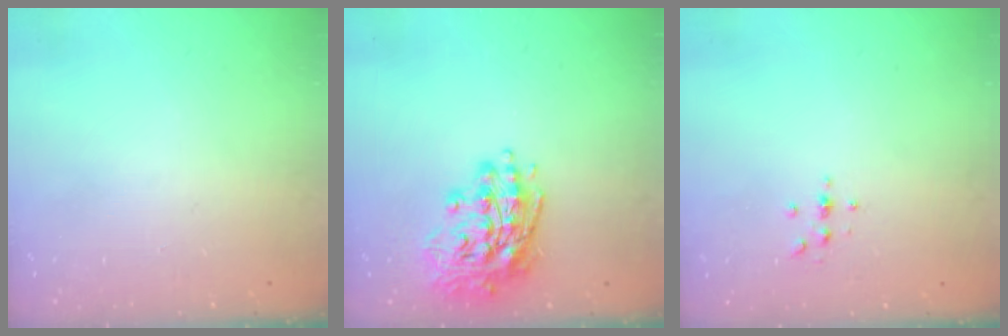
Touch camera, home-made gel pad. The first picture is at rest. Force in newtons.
{"total": 16.2, "press": 16.0, "slide": 2.6}
{"total": 2.3, "press": 2.2, "slide": 0.2}